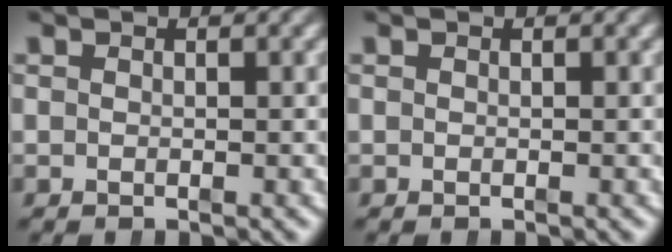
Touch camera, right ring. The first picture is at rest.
{"total": 0.0}